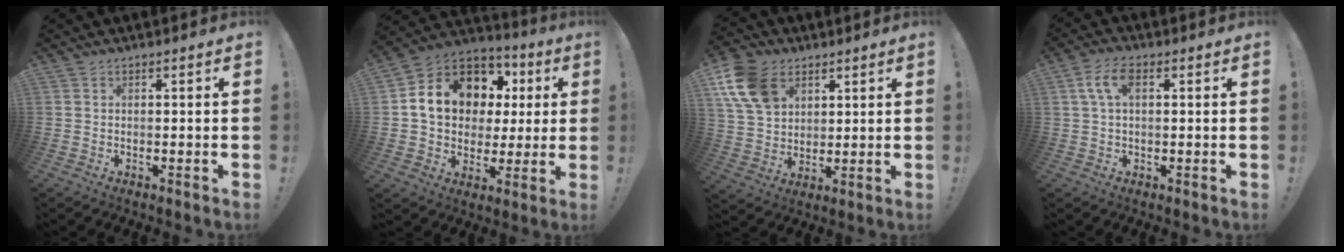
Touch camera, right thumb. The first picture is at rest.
{"total": 16.0, "force": [5.2, 12.4, 8.7], "torque": [-0.134, -0.024, 0.112]}
{"total": 15.0, "force": [7.0, 10.8, 7.8], "torque": [-0.142, -0.028, 0.138]}
{"total": 6.7, "force": [1.8, 3.4, 5.5], "torque": [-0.107, 0.006, 0.032]}